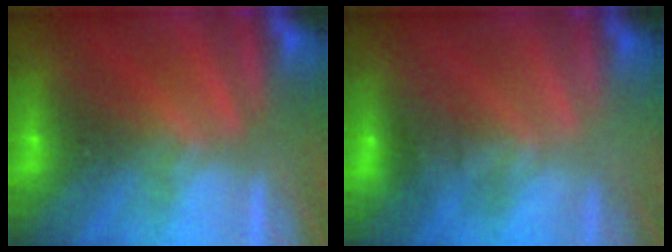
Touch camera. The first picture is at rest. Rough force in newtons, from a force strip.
{"total": 1.6}